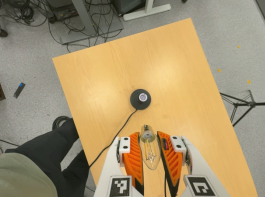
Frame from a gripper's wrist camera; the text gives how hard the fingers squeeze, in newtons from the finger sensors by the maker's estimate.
{"total": 22.8, "left": 24.8, "right": 20.7}